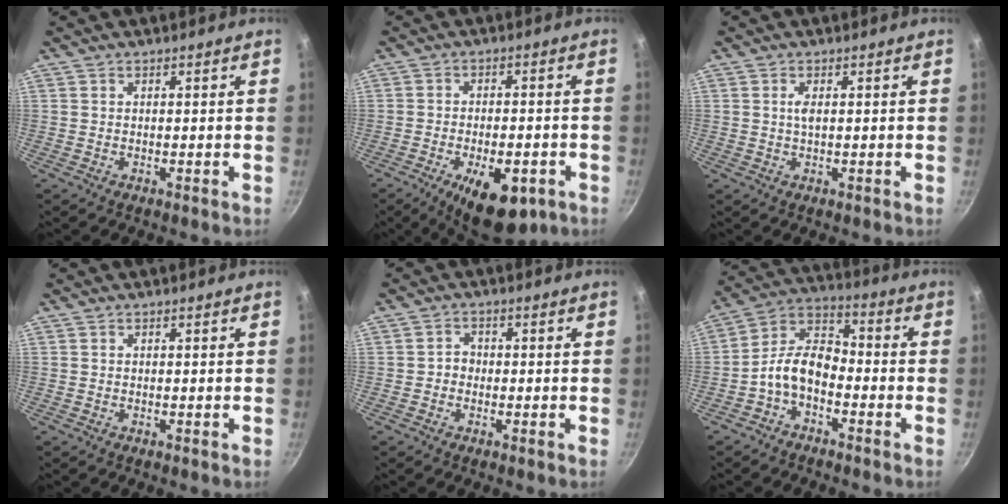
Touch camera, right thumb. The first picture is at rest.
{"total": 12.5, "force": [-5.7, 5.8, 9.5], "torque": [-0.118, 0.019, -0.073]}
{"total": 1.6, "force": [0.3, 0.6, 1.4], "torque": [-0.028, 0.000, 0.007]}
{"total": 0.0}
{"total": 2.2, "force": [-0.5, 1.9, 0.9], "torque": [-0.002, 0.010, -0.013]}
{"total": 9.3, "force": [-3.7, 5.7, 6.4], "torque": [-0.106, 0.054, -0.088]}